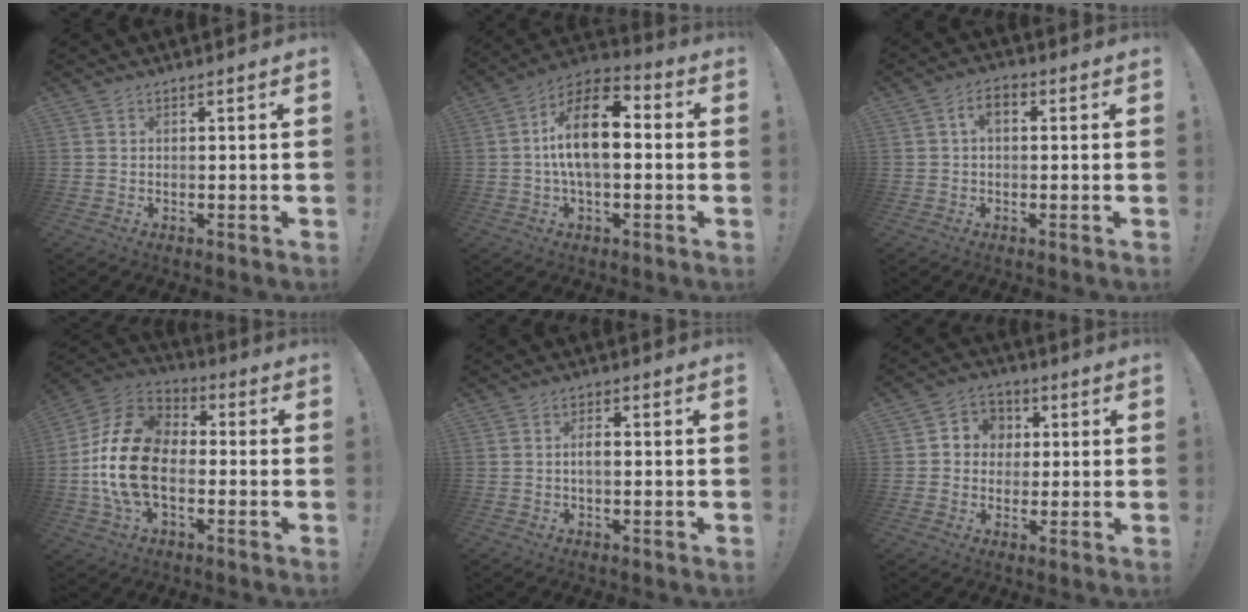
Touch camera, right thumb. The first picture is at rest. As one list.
[{"total": 15.7, "force": [1.2, 7.5, 13.8], "torque": [-0.250, 0.005, 0.015]}, {"total": 4.2, "force": [0.6, 2.3, 3.4], "torque": [-0.061, 0.009, 0.010]}, {"total": 20.2, "force": [-2.9, 13.2, 15.0], "torque": [-0.282, 0.033, -0.040]}, {"total": 2.9, "force": [-0.4, 1.1, 2.7], "torque": [-0.048, 0.006, -0.010]}, {"total": 6.7, "force": [-0.3, 6.4, 1.7], "torque": [-0.019, 0.009, -0.001]}]